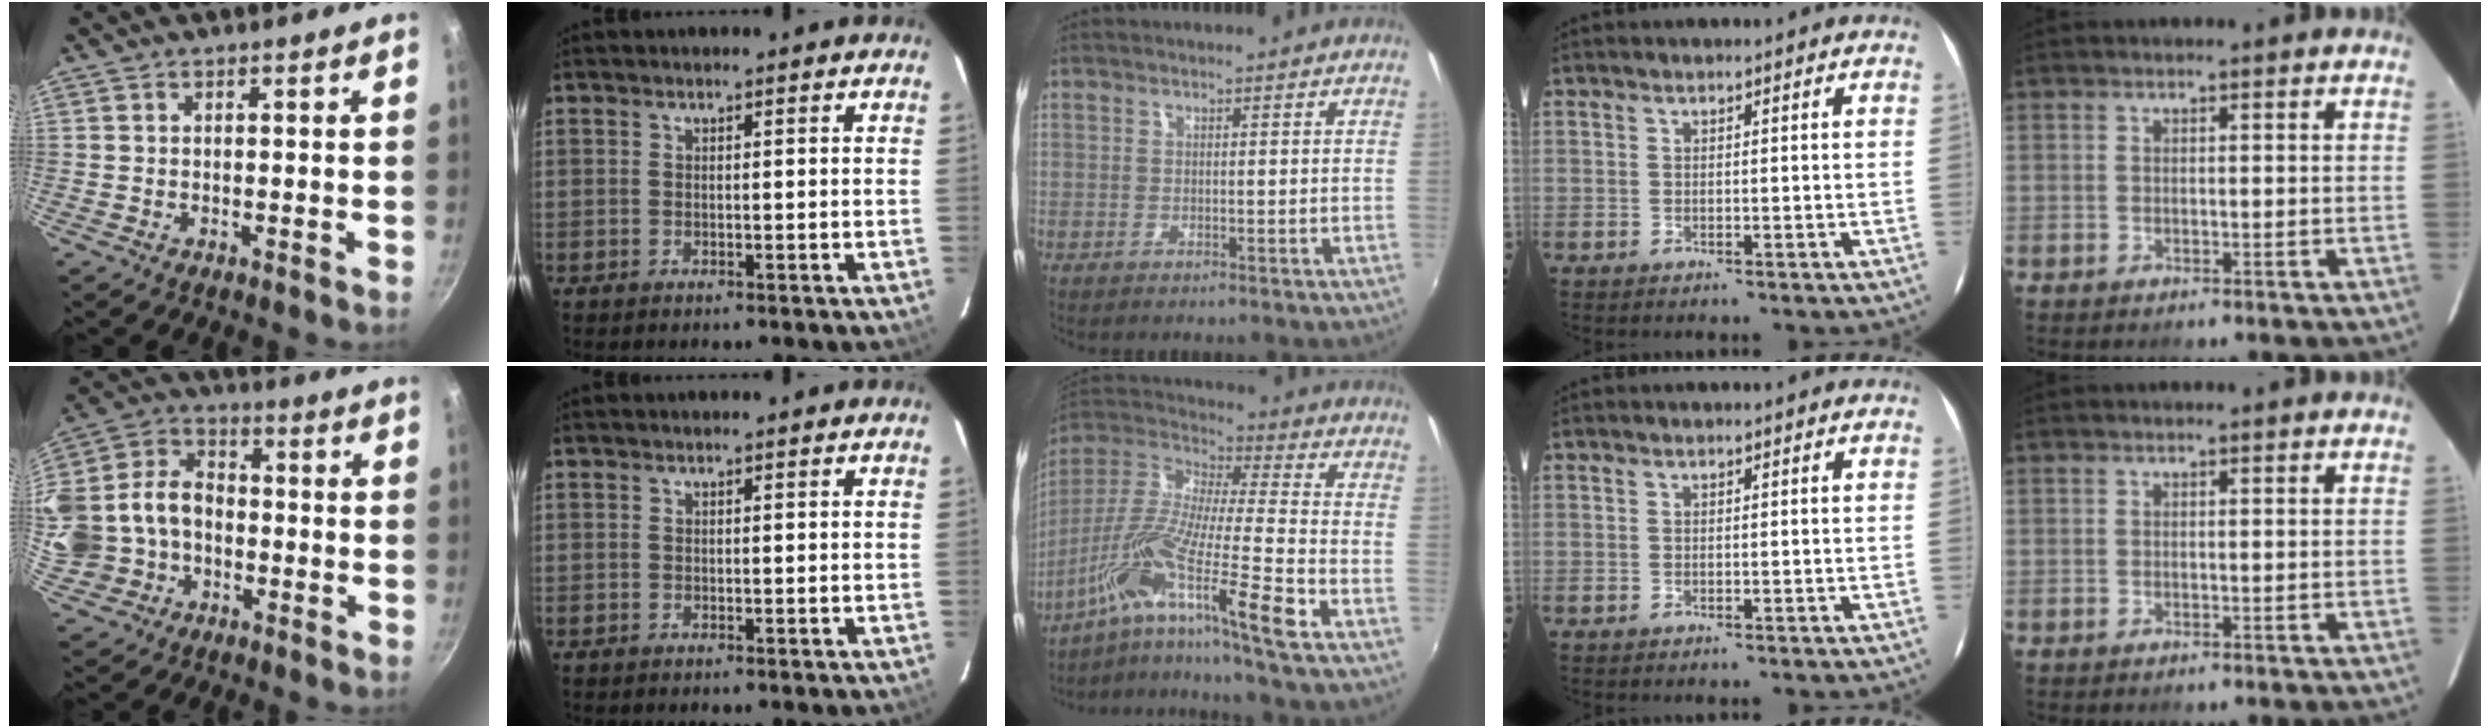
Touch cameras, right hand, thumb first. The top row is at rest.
{"thumb": {"total": 20.6, "force": [-3.5, 16.7, 11.6], "torque": [-0.271, 0.066, -0.058]}, "middle": {"total": 16.5, "force": [-11.0, -1.9, 12.1], "torque": [-0.210, -0.032, -0.208]}}